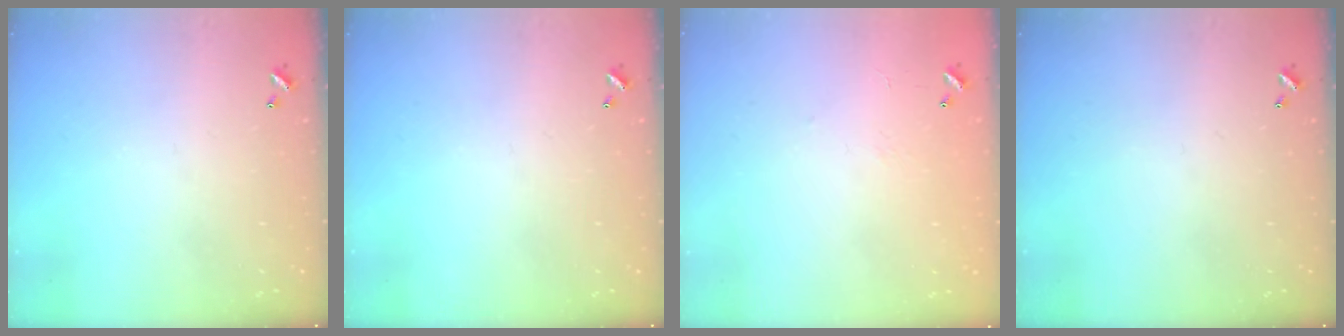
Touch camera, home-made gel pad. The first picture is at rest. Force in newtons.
{"total": 0.0}
{"total": 7.3, "press": 7.3, "slide": 0.6}
{"total": 0.0}